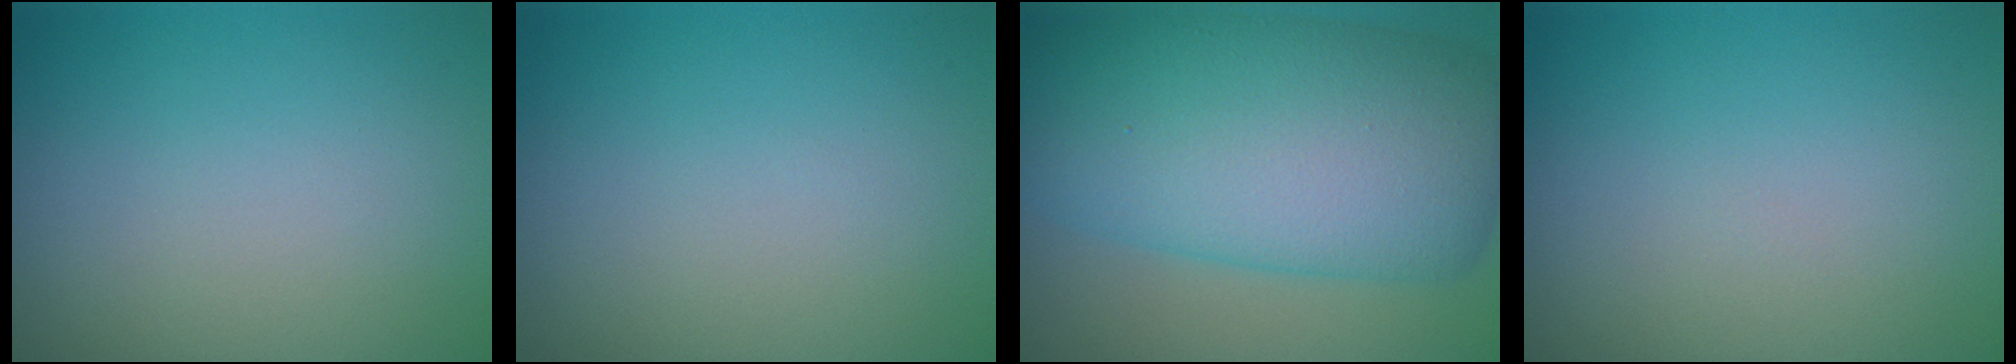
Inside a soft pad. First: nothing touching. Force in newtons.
{"total": 0.0}
{"total": 14.1, "press": 14.1, "slide": 0.1}
{"total": 0.0}